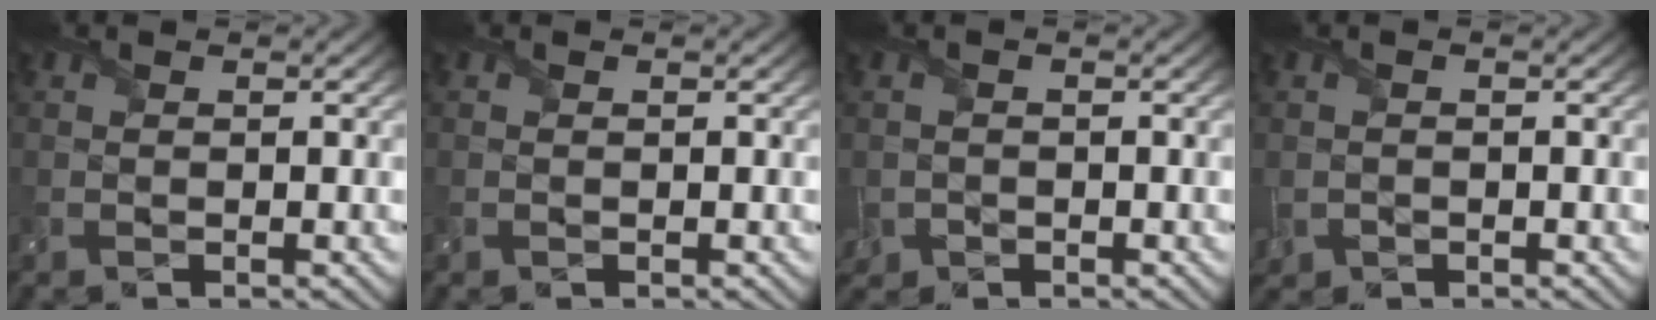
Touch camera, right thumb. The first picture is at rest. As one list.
[{"total": 0.0}, {"total": 2.6, "force": [-1.2, 2.0, 1.0], "torque": [-0.030, -0.013, -0.027]}, {"total": 1.9, "force": [-0.7, 1.5, 0.8], "torque": [-0.029, -0.010, -0.015]}]